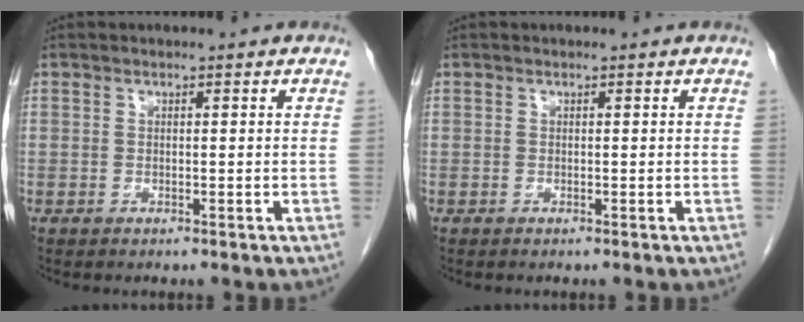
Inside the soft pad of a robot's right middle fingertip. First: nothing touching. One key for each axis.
{"total": 0.0}